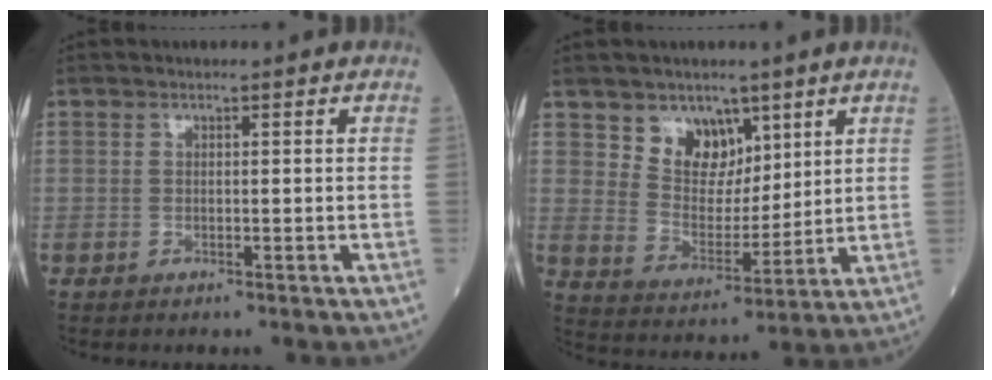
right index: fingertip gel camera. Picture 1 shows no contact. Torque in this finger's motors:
{"motor_torque": [0.15, 0.14, 0.09, 0.04]}